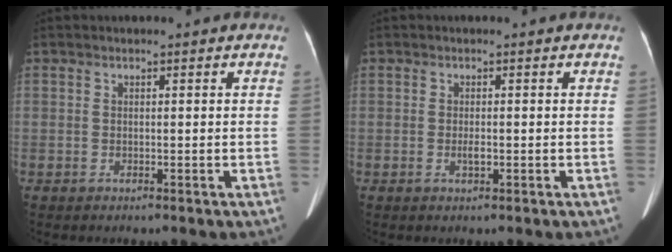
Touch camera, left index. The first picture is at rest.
{"total": 1.1, "force": [-0.3, 0.3, 1.0], "torque": [-0.022, -0.001, -0.003]}